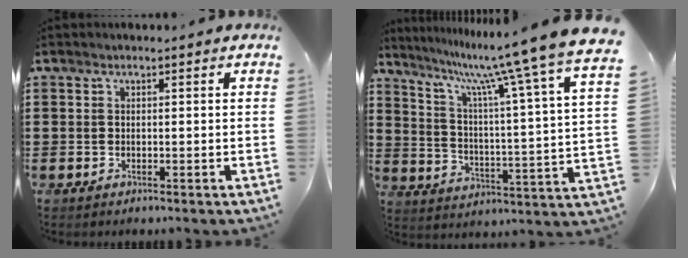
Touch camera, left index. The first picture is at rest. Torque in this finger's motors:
{"motor_torque": [1.03, -1.11, 1.05, 0.21]}